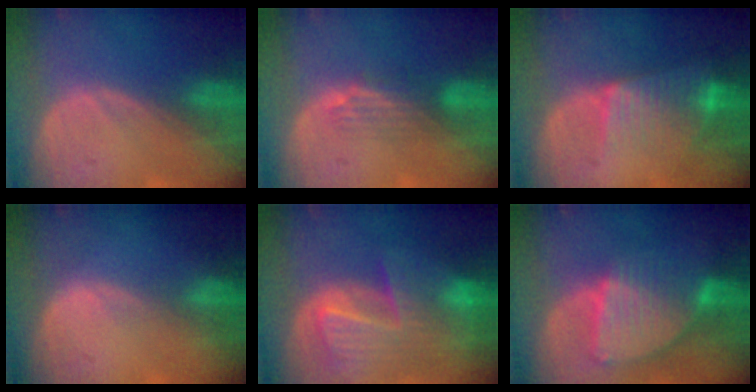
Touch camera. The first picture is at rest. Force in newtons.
{"total": 3.3, "press": 2.8, "slide": 1.6}
{"total": 7.7, "press": 6.6, "slide": 4.0}
{"total": 0.8, "press": 0.5, "slide": 0.7}
{"total": 10.2, "press": 8.9, "slide": 5.0}
{"total": 8.6, "press": 7.5, "slide": 4.2}